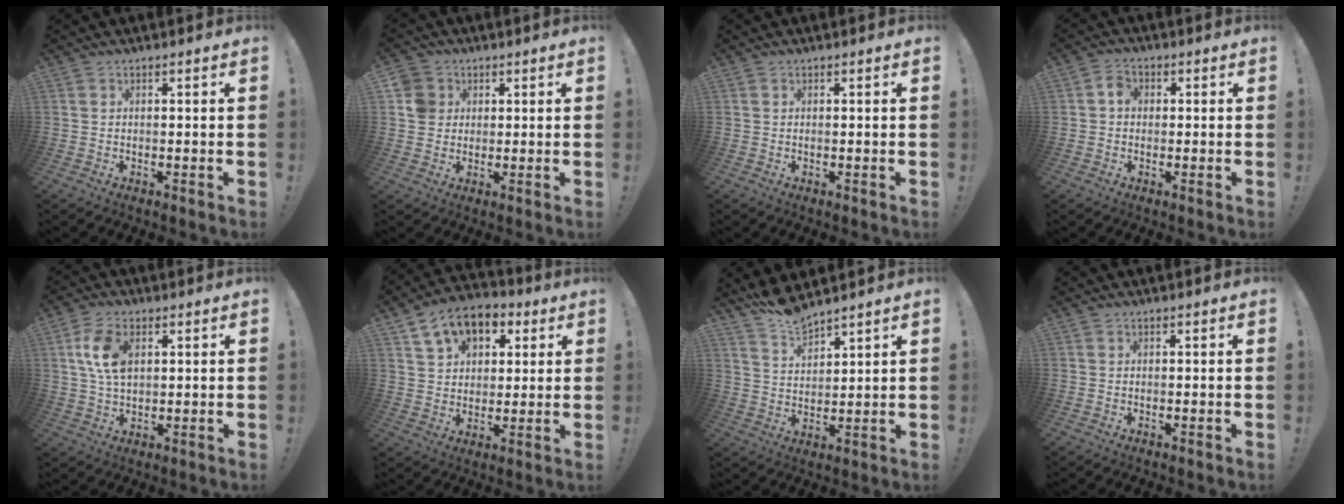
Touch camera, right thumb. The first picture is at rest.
{"total": 6.2, "force": [1.6, 5.7, 1.8], "torque": [-0.029, -0.001, 0.033]}
{"total": 0.0}
{"total": 3.5, "force": [-0.2, 2.6, 2.3], "torque": [-0.038, 0.011, -0.005]}
{"total": 9.6, "force": [2.7, 5.7, 7.2], "torque": [-0.141, 0.005, 0.051]}
{"total": 12.2, "force": [5.9, 8.7, 6.2], "torque": [-0.095, -0.023, 0.116]}
{"total": 7.6, "force": [7.2, 1.3, 2.1], "torque": [-0.051, -0.047, 0.135]}
{"total": 0.0}